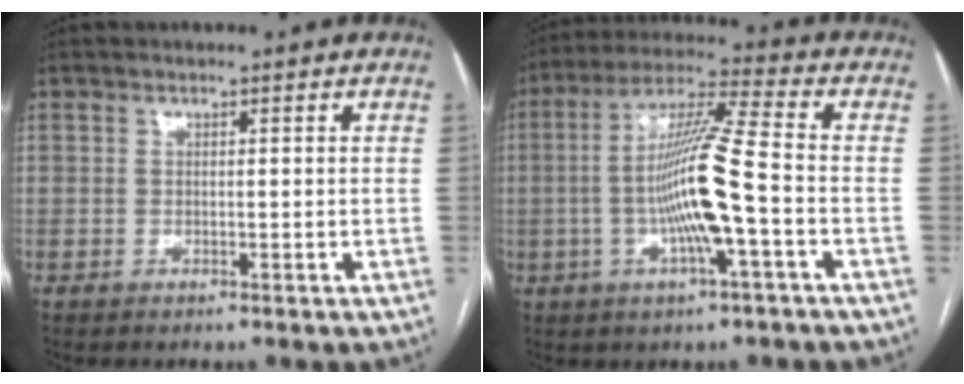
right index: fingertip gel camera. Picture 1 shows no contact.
{"total": 13.2, "force": [-2.5, 0.1, 13.0], "torque": [-0.247, 0.005, -0.051]}